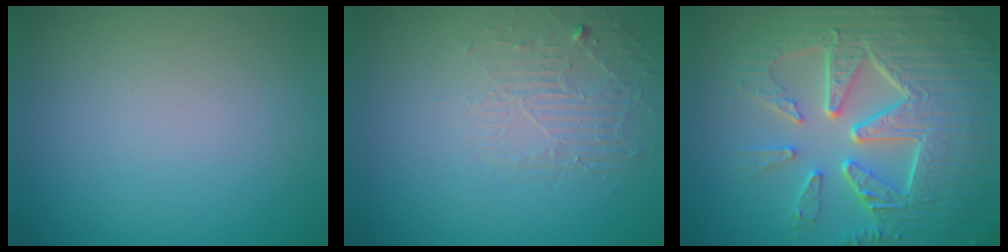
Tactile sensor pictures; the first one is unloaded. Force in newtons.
{"total": 1.8, "press": 0.8, "slide": 1.6}
{"total": 10.1, "press": 6.8, "slide": 7.5}